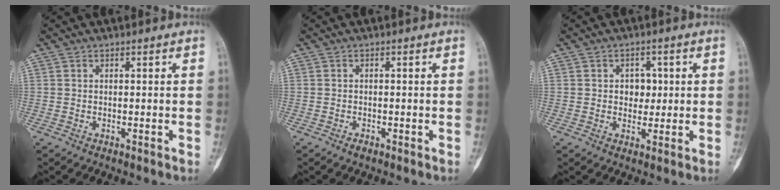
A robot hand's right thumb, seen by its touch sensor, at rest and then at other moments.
{"total": 1.1, "force": [-0.7, 0.6, 0.6], "torque": [-0.008, 0.002, -0.013]}
{"total": 4.1, "force": [0.6, 3.3, 2.4], "torque": [-0.004, 0.002, 0.006]}